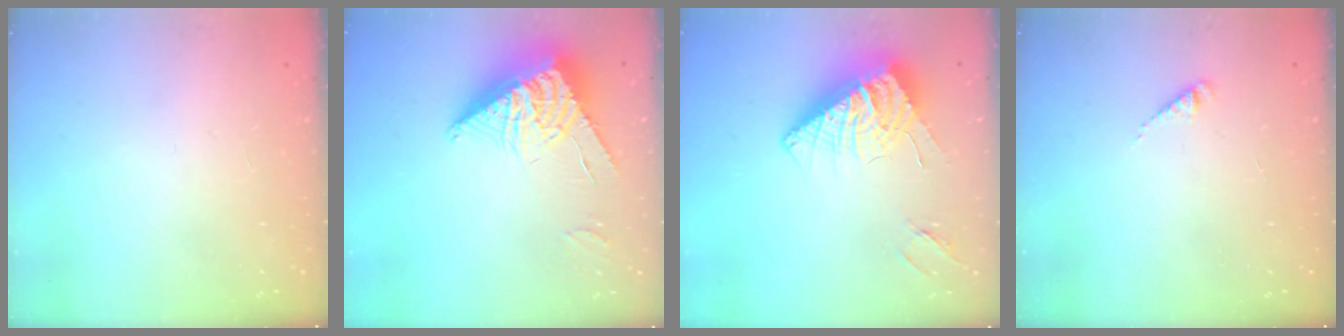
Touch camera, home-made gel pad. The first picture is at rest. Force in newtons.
{"total": 14.4, "press": 14.3, "slide": 1.5}
{"total": 11.2, "press": 11.1, "slide": 1.6}
{"total": 2.3, "press": 2.3, "slide": 0.4}